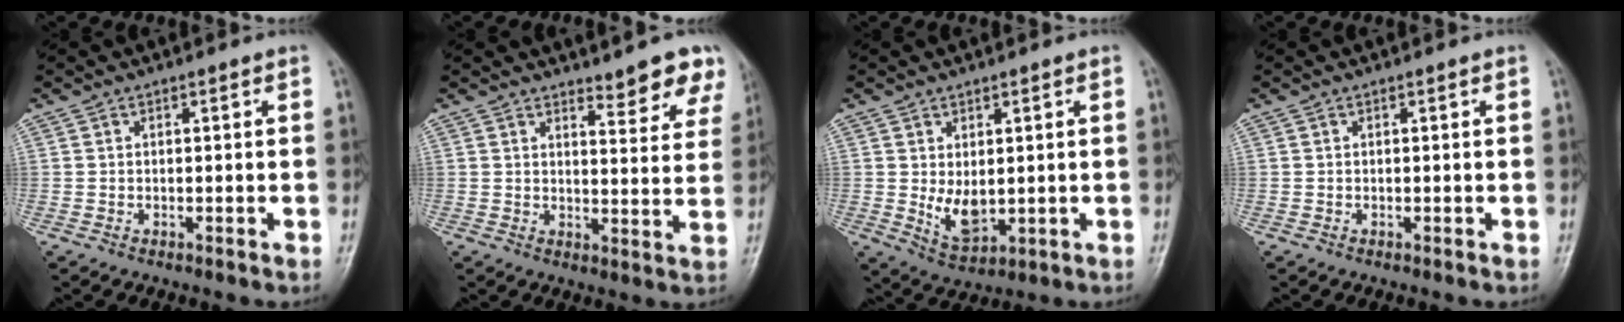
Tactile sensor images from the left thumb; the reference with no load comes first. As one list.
[{"total": 7.5, "force": [6.2, 2.1, 3.7], "torque": [-0.019, -0.044, 0.066]}, {"total": 6.3, "force": [0.2, 3.7, 5.2], "torque": [-0.080, -0.011, 0.019]}, {"total": 0.0}]